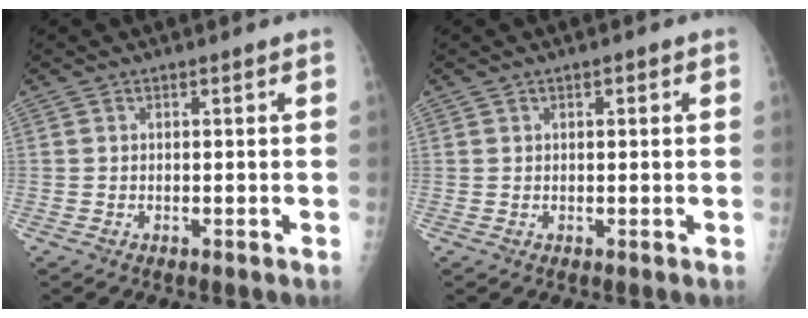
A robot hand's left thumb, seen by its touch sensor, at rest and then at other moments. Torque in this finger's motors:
{"motor_torque": [-0.02, 0.12, -0.21, -0.35, -0.01]}